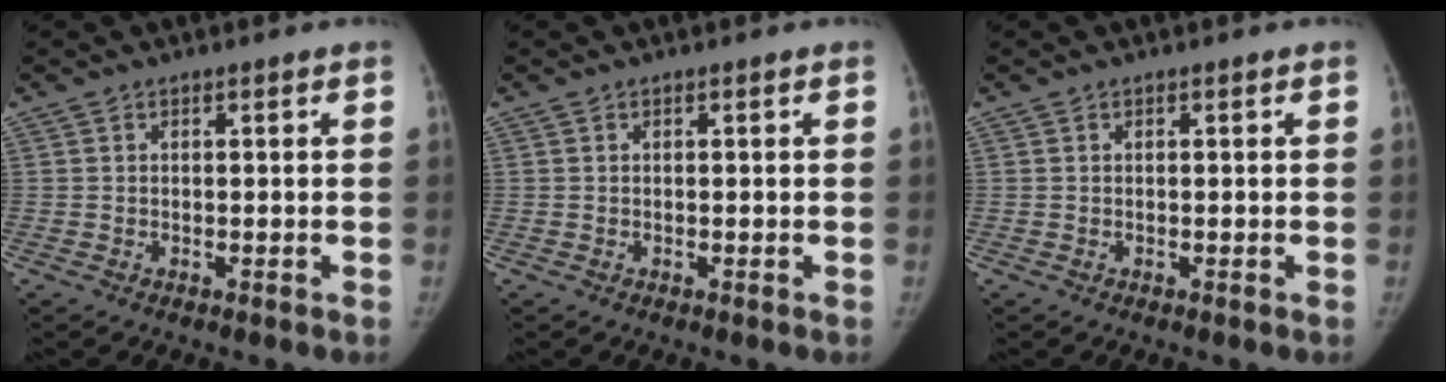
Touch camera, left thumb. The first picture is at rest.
{"total": 0.0}
{"total": 0.0}